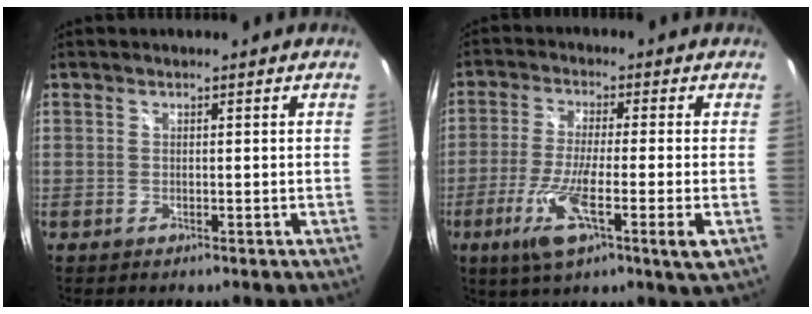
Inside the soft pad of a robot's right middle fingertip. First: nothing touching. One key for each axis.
{"total": 11.0, "fx": -3.5, "fy": 0.4, "fz": 10.4, "tx": -0.210, "ty": -0.021, "tz": -0.068}